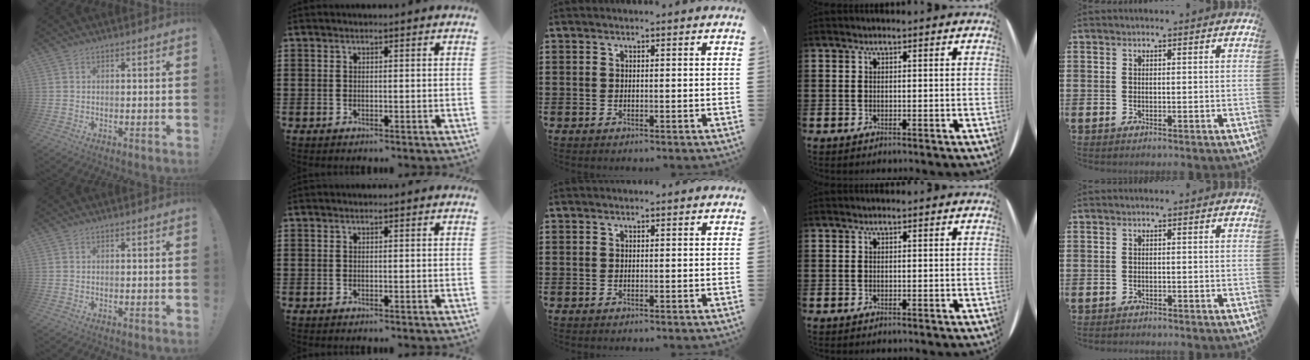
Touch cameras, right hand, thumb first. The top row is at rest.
{}